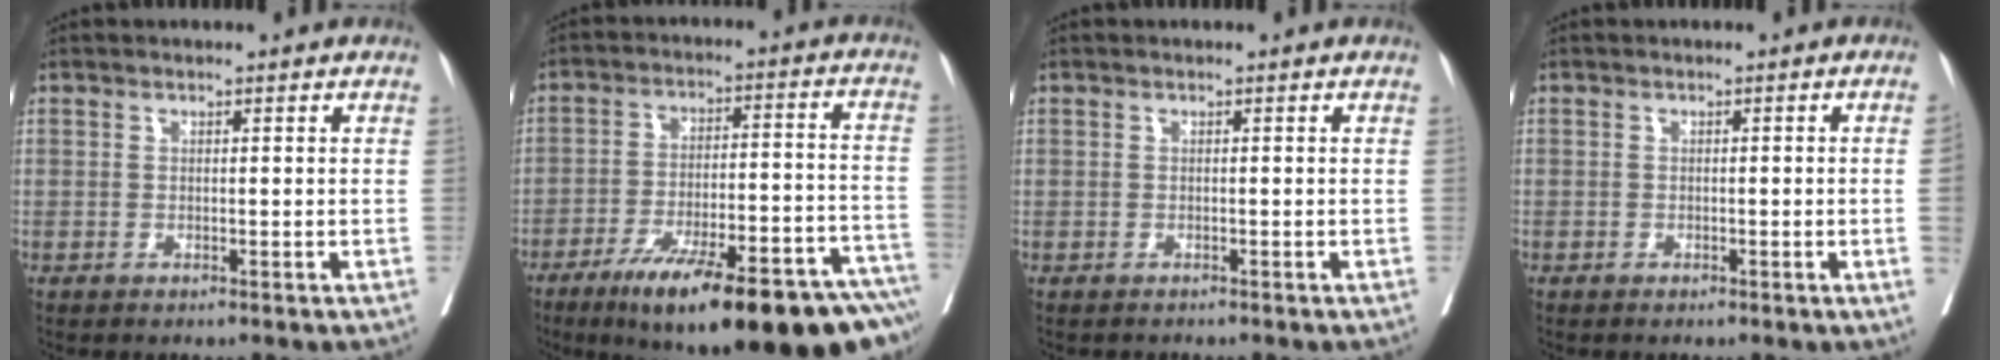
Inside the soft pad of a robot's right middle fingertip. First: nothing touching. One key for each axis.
{"total": 24.6, "fx": -17.1, "fy": 3.6, "fz": 17.3, "tx": -0.182, "ty": 0.008, "tz": -0.252}
{"total": 0.6, "fx": -0.5, "fy": 0.4, "fz": -0.1, "tx": -0.006, "ty": 0.003, "tz": -0.010}
{"total": 1.4, "fx": -0.4, "fy": -0.4, "fz": 1.3, "tx": -0.017, "ty": 0.001, "tz": -0.005}